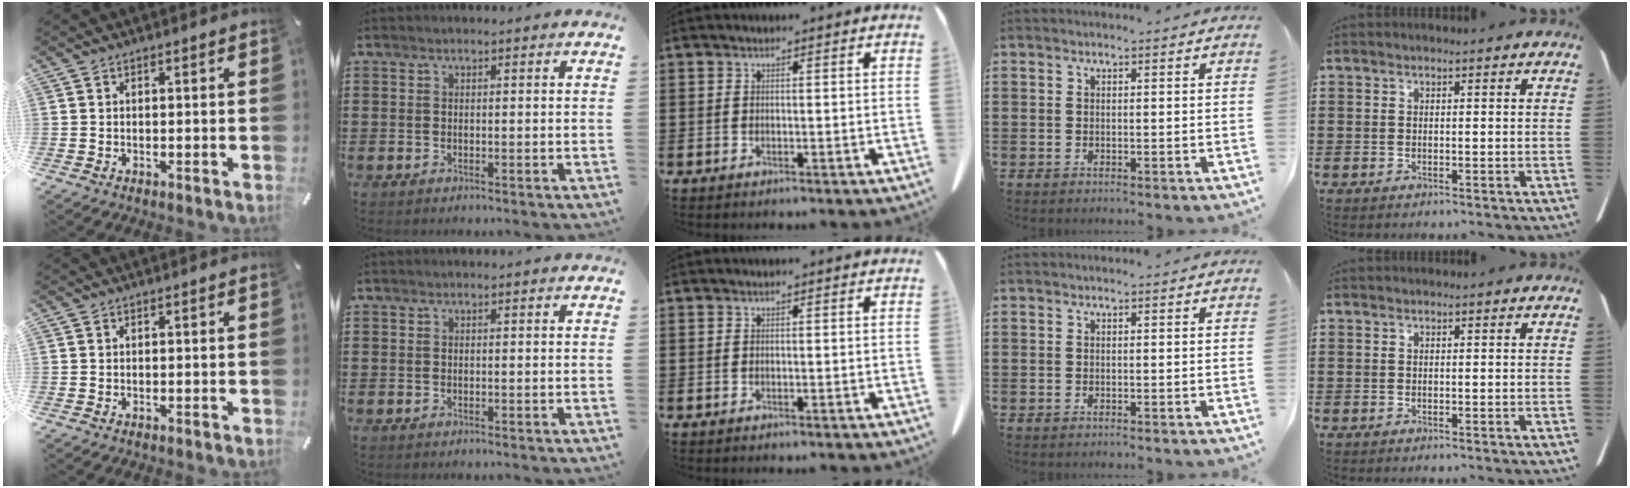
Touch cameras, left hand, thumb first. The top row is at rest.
{}